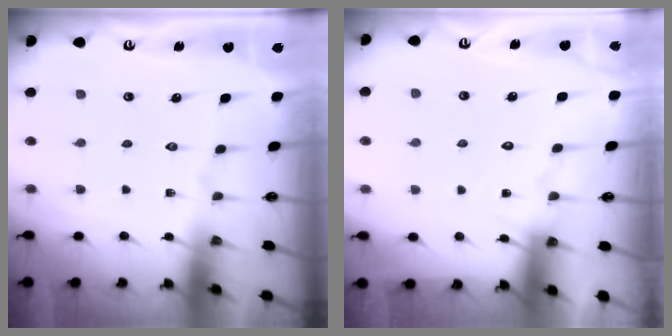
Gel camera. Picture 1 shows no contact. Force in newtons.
{"total": 6.6, "press": 6.6, "slide": 0.5}